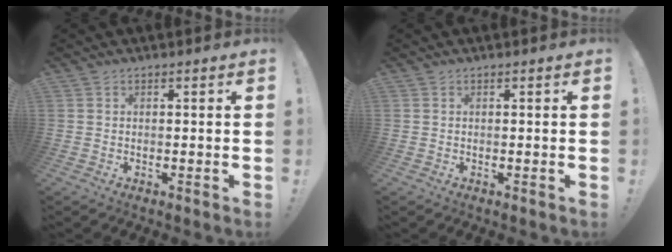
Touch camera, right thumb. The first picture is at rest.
{"total": 0.0}